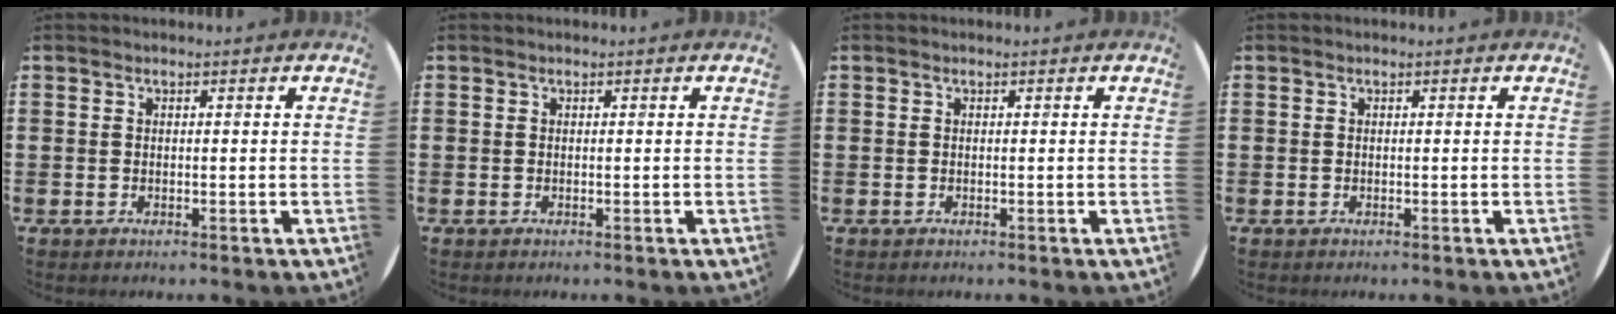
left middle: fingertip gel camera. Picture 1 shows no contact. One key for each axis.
{"total": 0.0}
{"total": 0.0}
{"total": 0.0}